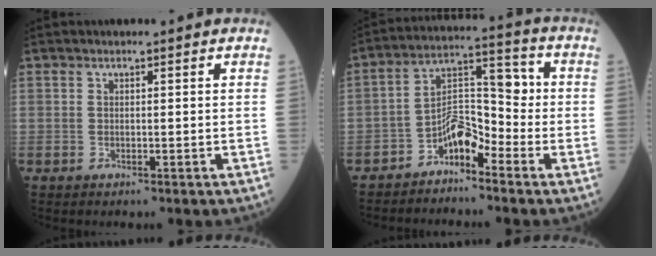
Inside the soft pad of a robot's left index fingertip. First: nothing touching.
{"total": 6.4, "force": [-3.8, 3.2, 4.1], "torque": [-0.069, 0.025, -0.073]}